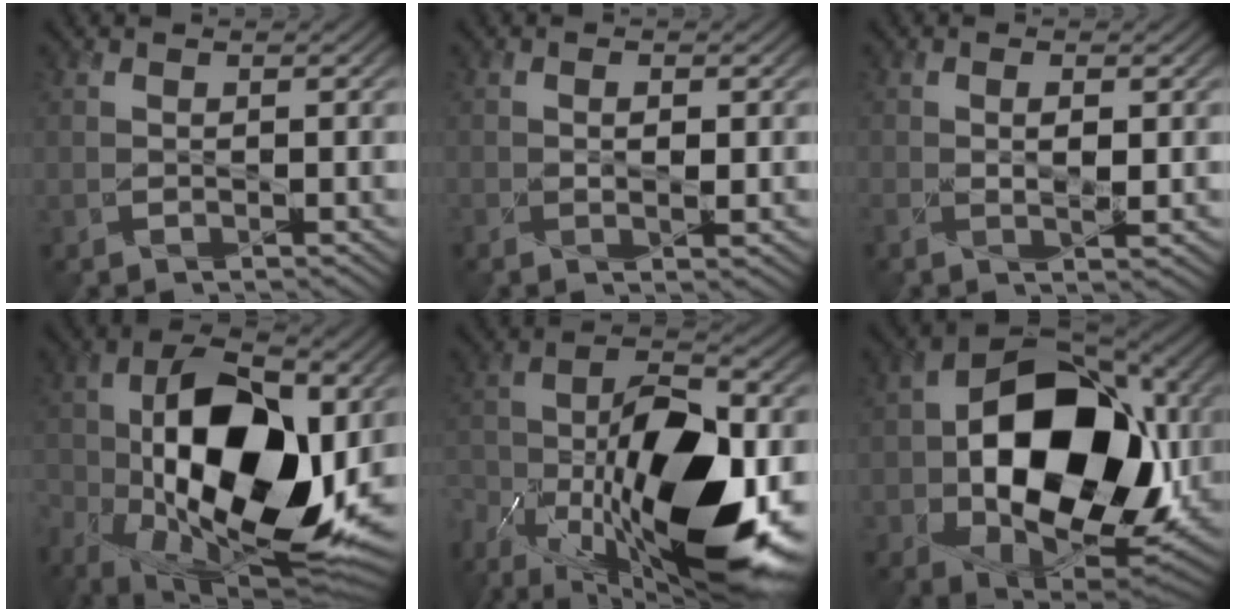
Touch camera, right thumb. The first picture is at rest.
{"total": 1.5, "force": [0.1, 0.5, 1.4], "torque": [-0.025, 0.002, 0.003]}
{"total": 2.1, "force": [0.2, 0.5, 2.0], "torque": [-0.041, 0.003, 0.004]}
{"total": 19.5, "force": [-2.5, 10.9, 16.0], "torque": [-0.291, -0.015, -0.037]}
{"total": 18.2, "force": [-7.8, 8.2, 14.2], "torque": [-0.268, -0.021, -0.132]}
{"total": 17.8, "force": [-0.7, 12.3, 12.9], "torque": [-0.213, -0.021, -0.001]}